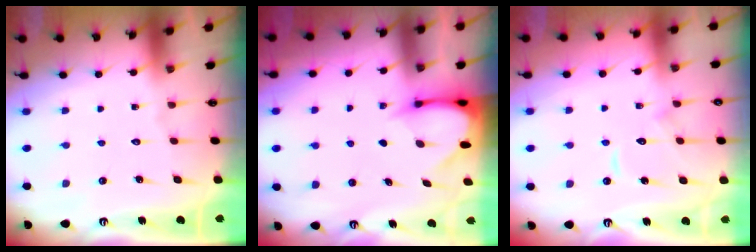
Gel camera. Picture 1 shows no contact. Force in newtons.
{"total": 3.3, "press": 3.3, "slide": 0.3}
{"total": 7.7, "press": 7.7, "slide": 0.8}